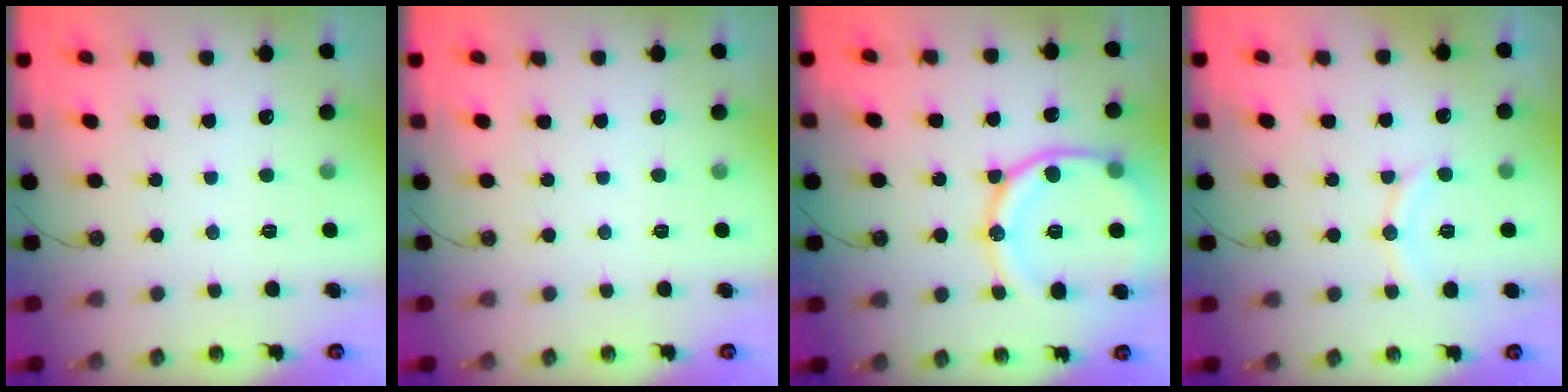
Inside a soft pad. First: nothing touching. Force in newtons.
{"total": 0.0}
{"total": 17.7, "press": 17.6, "slide": 1.9}
{"total": 8.0, "press": 8.0, "slide": 0.9}